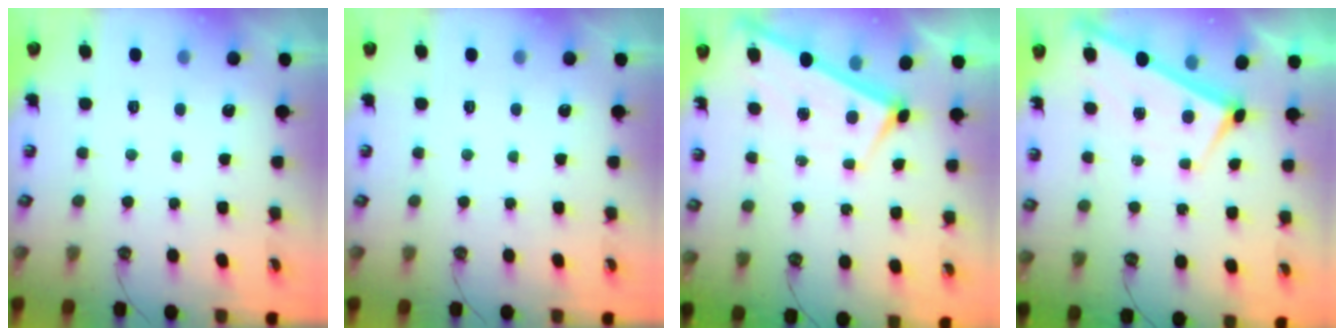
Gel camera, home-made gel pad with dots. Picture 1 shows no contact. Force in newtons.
{"total": 0.0}
{"total": 2.8, "press": 2.8, "slide": 0.3}
{"total": 1.9, "press": 1.9, "slide": 0.2}